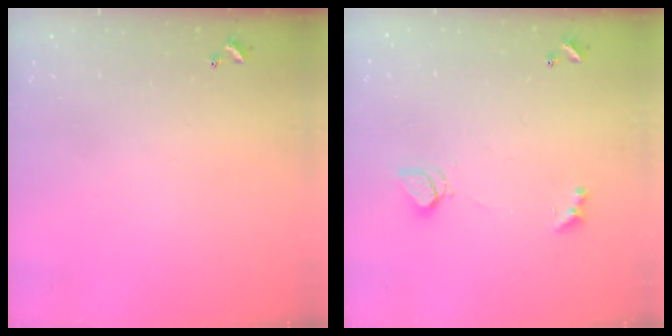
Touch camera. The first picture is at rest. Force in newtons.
{"total": 2.5, "press": 2.5, "slide": 0.6}